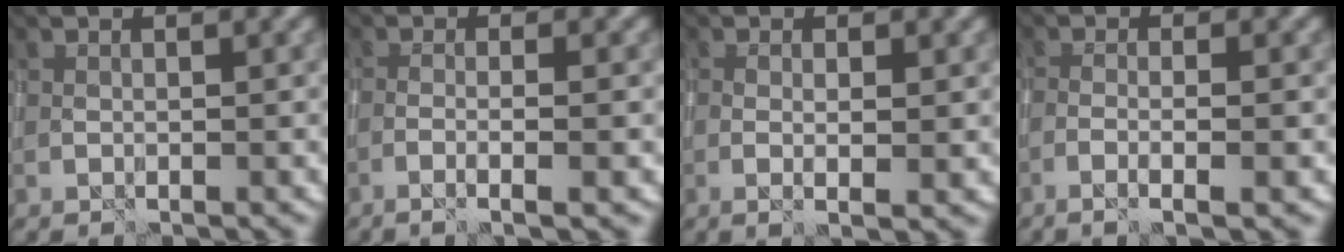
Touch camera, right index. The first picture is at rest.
{"total": 3.2, "force": [-1.4, 0.4, 2.9], "torque": [-0.046, 0.004, -0.034]}
{"total": 2.3, "force": [0.0, 0.2, 2.3], "torque": [-0.043, -0.004, 0.001]}
{"total": 3.0, "force": [-1.4, 0.3, 2.6], "torque": [-0.047, 0.002, -0.034]}